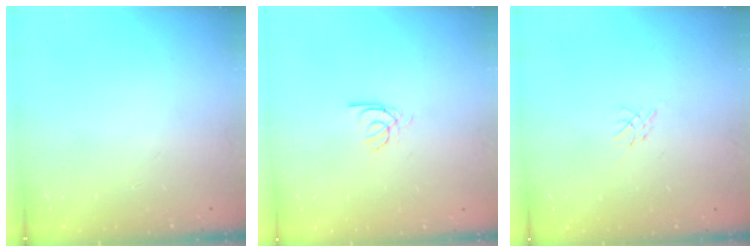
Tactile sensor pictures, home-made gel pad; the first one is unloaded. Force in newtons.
{"total": 2.2, "press": 2.2, "slide": 0.2}
{"total": 0.0}